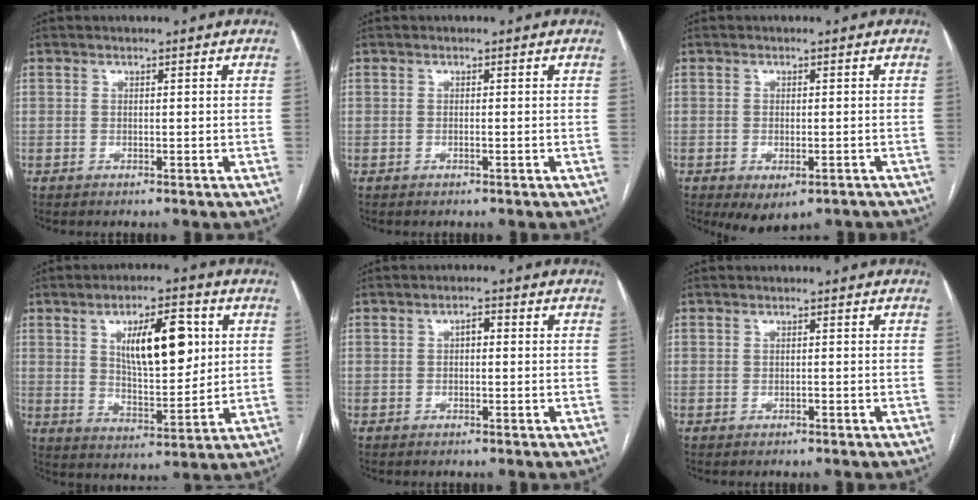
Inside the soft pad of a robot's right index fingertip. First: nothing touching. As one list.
[{"total": 0.0}, {"total": 5.4, "force": [-3.4, 2.4, 3.4], "torque": [-0.042, -0.007, -0.043]}, {"total": 12.0, "force": [3.7, 4.1, 10.6], "torque": [-0.174, 0.005, 0.068]}, {"total": 1.5, "force": [0.0, 0.8, 1.3], "torque": [-0.018, 0.006, -0.002]}, {"total": 0.0}]